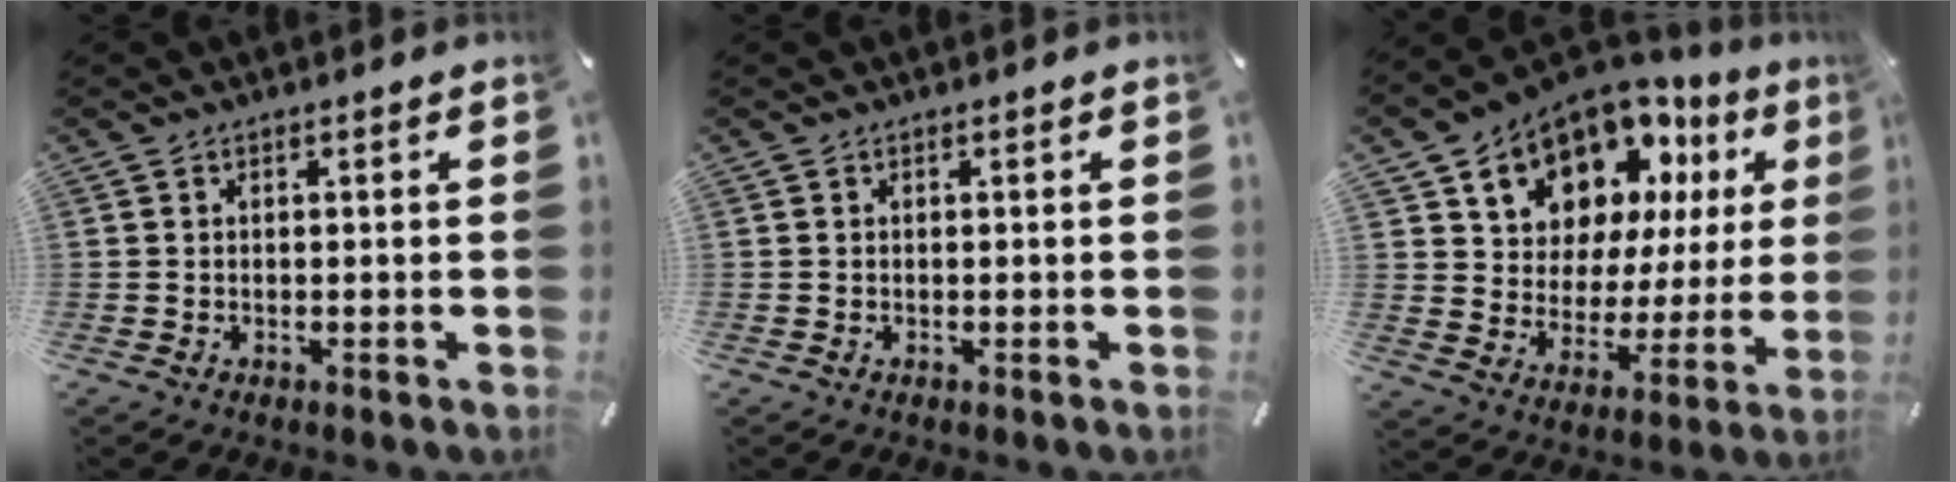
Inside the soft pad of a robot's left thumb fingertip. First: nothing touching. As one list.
[{"total": 0.0}, {"total": 13.1, "force": [9.8, 8.2, 3.0], "torque": [-0.068, -0.088, 0.178]}]